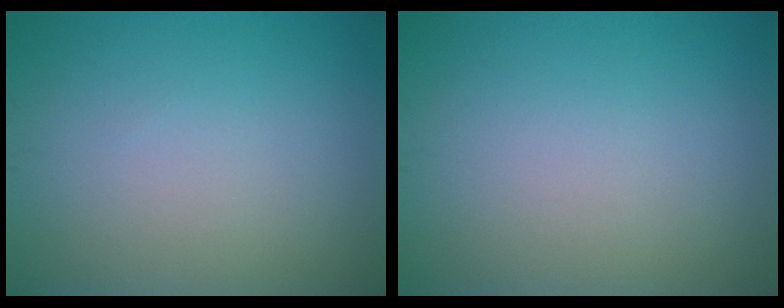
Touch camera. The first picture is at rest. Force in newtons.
{"total": 0.0}